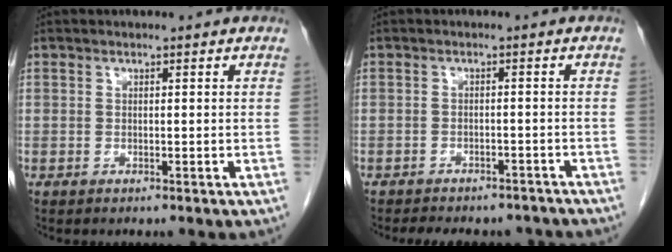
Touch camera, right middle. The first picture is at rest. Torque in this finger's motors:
{"motor_torque": [0.12, -0.11, 0.02, 0.06]}